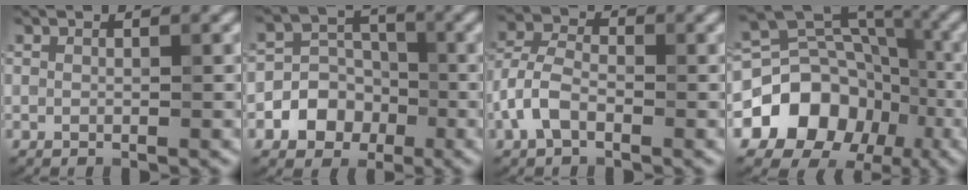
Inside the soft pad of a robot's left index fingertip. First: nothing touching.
{"total": 5.6, "force": [-2.3, 4.8, 1.8], "torque": [-0.007, 0.011, -0.064]}
{"total": 3.4, "force": [-1.7, 1.7, 2.4], "torque": [-0.058, 0.014, -0.043]}
{"total": 16.0, "force": [-6.7, 13.1, 6.3], "torque": [-0.115, -0.014, -0.126]}